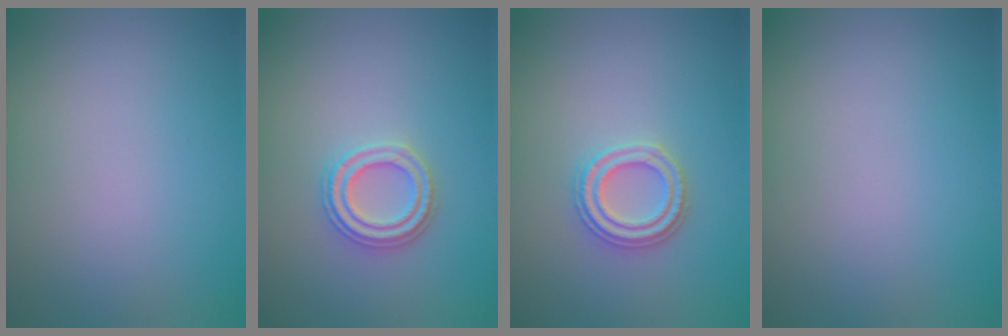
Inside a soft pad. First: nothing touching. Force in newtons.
{"total": 2.4, "press": 2.4, "slide": 0.2}
{"total": 2.4, "press": 2.4, "slide": 0.2}
{"total": 0.0}